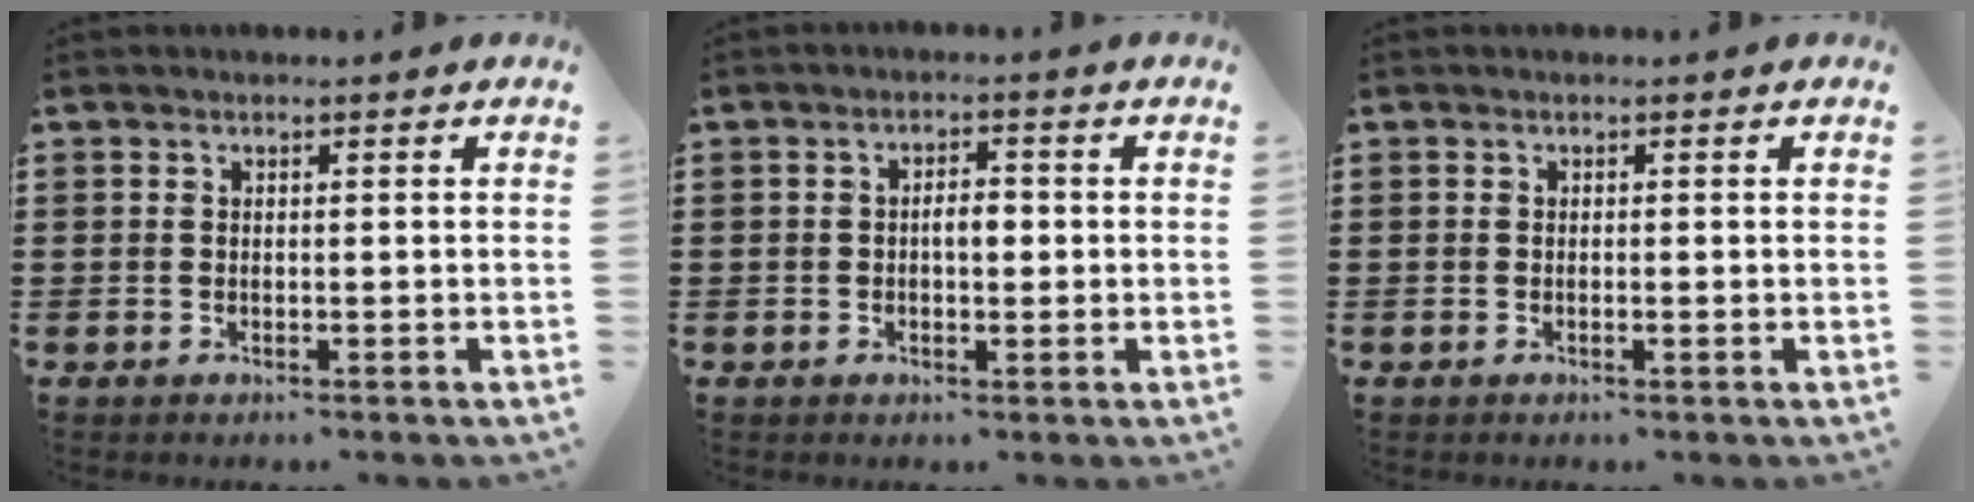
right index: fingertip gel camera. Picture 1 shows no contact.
{"total": 2.8, "force": [-0.2, 1.2, 2.5], "torque": [-0.047, 0.004, -0.005]}
{"total": 0.0}